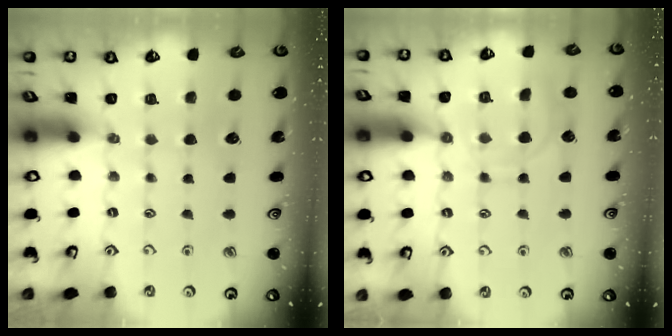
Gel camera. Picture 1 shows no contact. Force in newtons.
{"total": 10.5, "press": 10.5, "slide": 0.7}